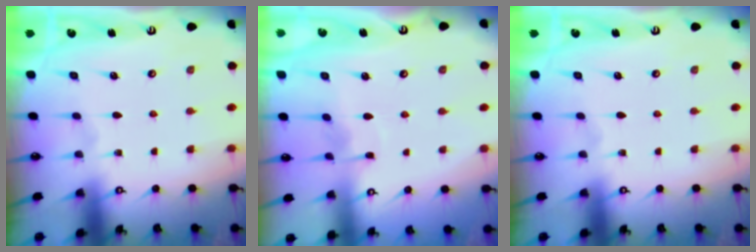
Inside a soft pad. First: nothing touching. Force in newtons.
{"total": 2.8, "press": 2.8, "slide": 0.3}
{"total": 0.0}